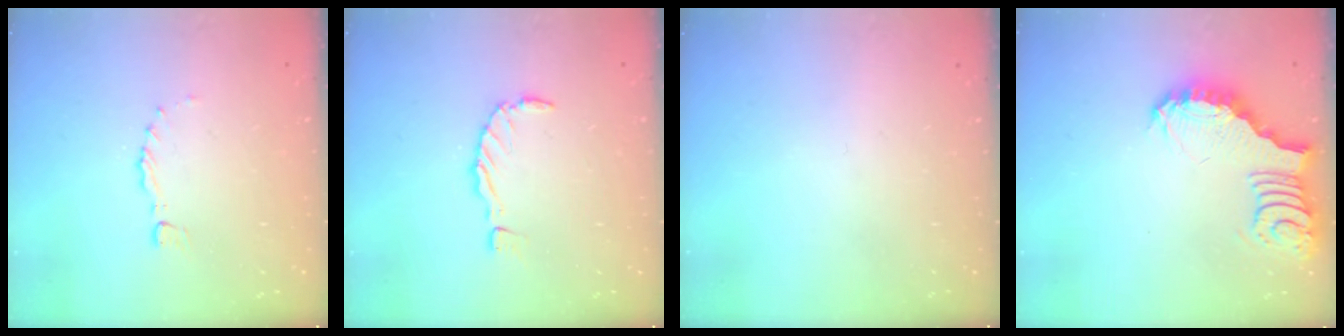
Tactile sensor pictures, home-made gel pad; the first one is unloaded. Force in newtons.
{"total": 0.0}
{"total": 0.0}
{"total": 3.7, "press": 3.6, "slide": 0.6}